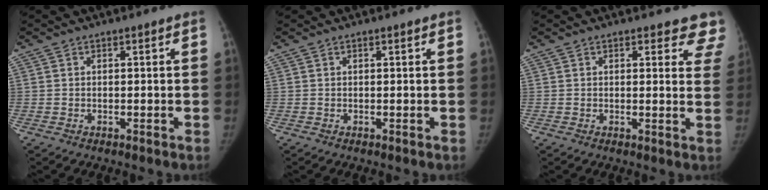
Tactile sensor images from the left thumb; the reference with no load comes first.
{"total": 0.0}
{"total": 6.8, "force": [6.0, 2.5, 2.1], "torque": [0.022, -0.026, 0.041]}